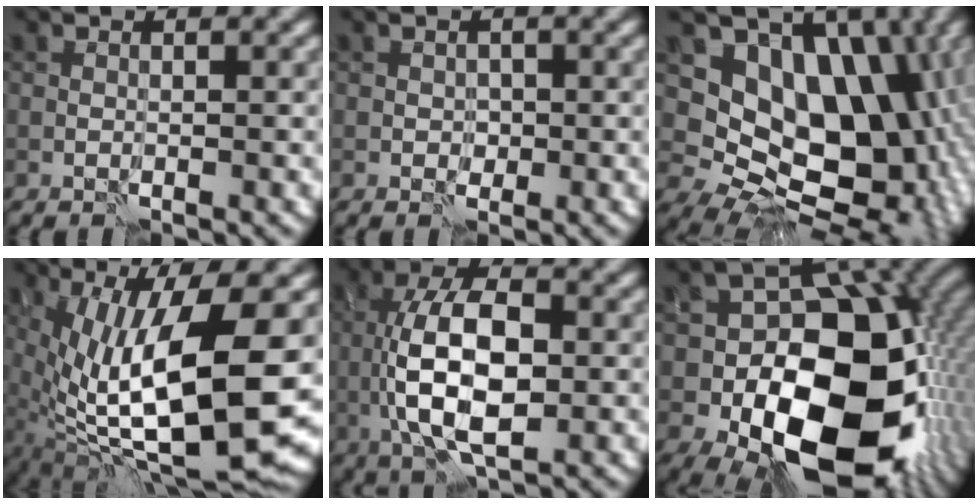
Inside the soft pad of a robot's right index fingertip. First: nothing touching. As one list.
[{"total": 0.8, "force": [0.0, 0.8, 0.2], "torque": [0.001, -0.002, 0.001]}, {"total": 14.2, "force": [2.1, 10.1, 9.9], "torque": [-0.109, -0.006, 0.037]}, {"total": 14.7, "force": [-0.8, 5.2, 13.7], "torque": [-0.239, -0.011, -0.007]}, {"total": 9.5, "force": [-0.3, 4.7, 8.3], "torque": [-0.160, 0.003, -0.006]}, {"total": 17.9, "force": [-4.4, 11.8, 12.7], "torque": [-0.171, -0.025, -0.061]}]